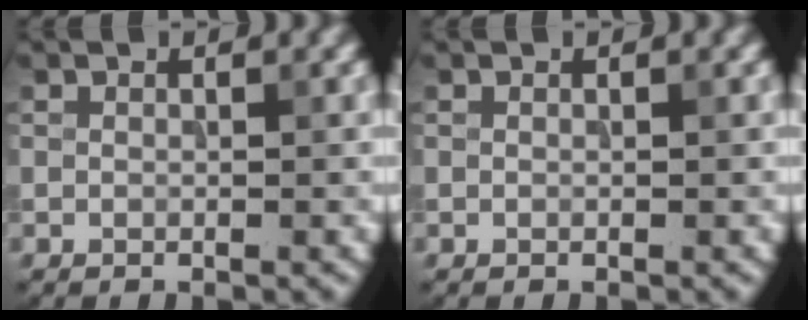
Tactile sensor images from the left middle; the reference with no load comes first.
{"total": 0.0}